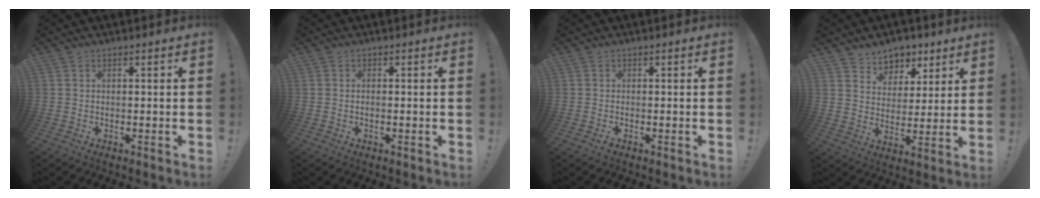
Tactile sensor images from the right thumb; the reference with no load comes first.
{"total": 0.8, "force": [-0.4, 0.2, 0.6], "torque": [-0.011, 0.002, -0.008]}
{"total": 0.7, "force": [-0.4, 0.2, 0.6], "torque": [-0.009, 0.003, -0.008]}
{"total": 8.5, "force": [6.0, 5.9, 1.1], "torque": [-0.015, -0.043, 0.120]}